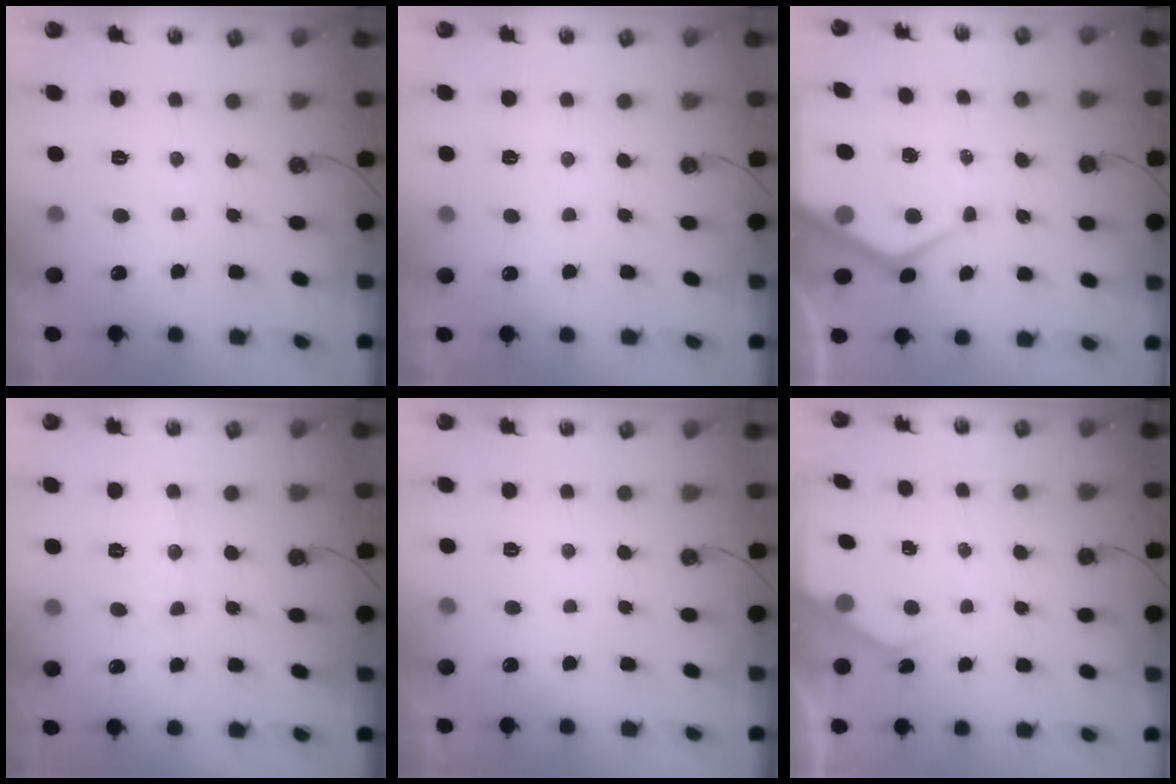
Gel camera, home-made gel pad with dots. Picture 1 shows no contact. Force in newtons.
{"total": 4.2, "press": 4.2, "slide": 0.5}
{"total": 11.1, "press": 11.1, "slide": 1.2}
{"total": 8.4, "press": 8.3, "slide": 0.8}
{"total": 0.0}
{"total": 2.4, "press": 2.4, "slide": 0.3}